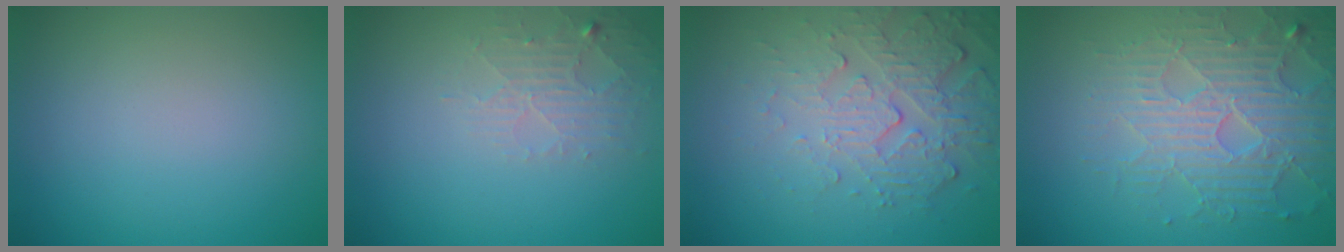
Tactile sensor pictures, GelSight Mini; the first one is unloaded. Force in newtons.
{"total": 2.2, "press": 2.2, "slide": 0.5}
{"total": 5.4, "press": 3.7, "slide": 4.0}
{"total": 5.3, "press": 4.9, "slide": 2.2}